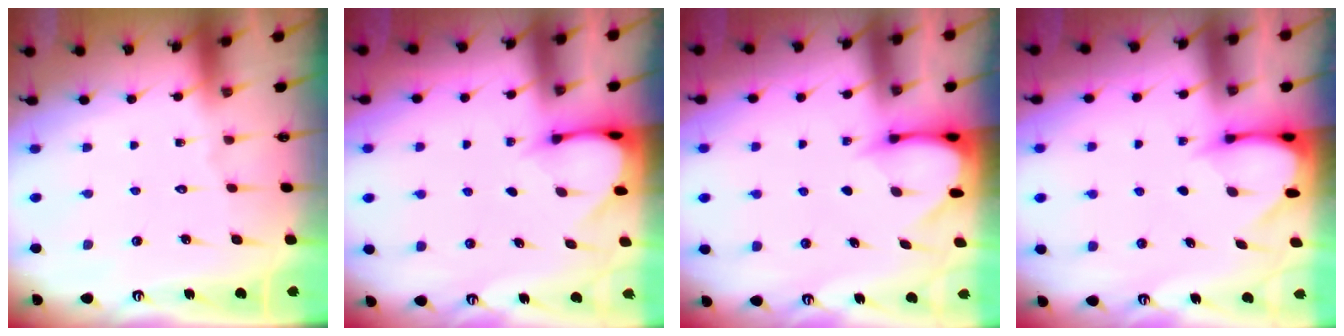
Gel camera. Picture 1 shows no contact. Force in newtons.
{"total": 3.2, "press": 3.2, "slide": 0.2}
{"total": 3.4, "press": 3.4, "slide": 0.3}
{"total": 3.3, "press": 3.2, "slide": 0.3}